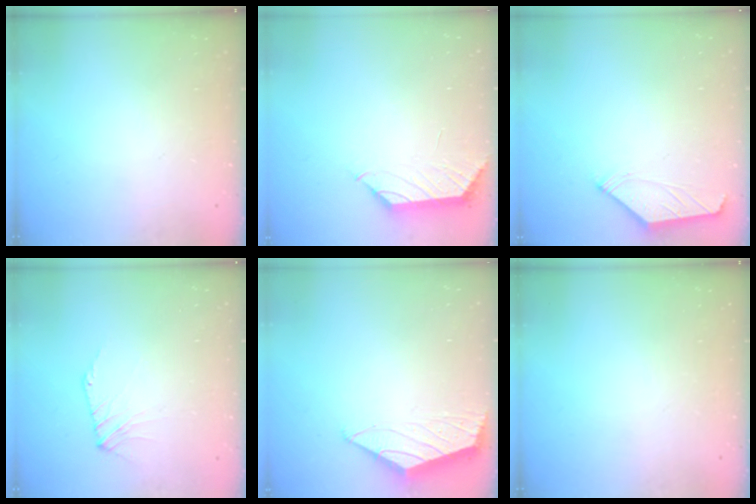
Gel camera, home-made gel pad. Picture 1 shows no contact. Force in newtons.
{"total": 1.5, "press": 1.3, "slide": 0.6}
{"total": 2.0, "press": 1.9, "slide": 0.5}
{"total": 3.9, "press": 3.9, "slide": 0.6}
{"total": 1.5, "press": 1.5, "slide": 0.4}
{"total": 0.0}